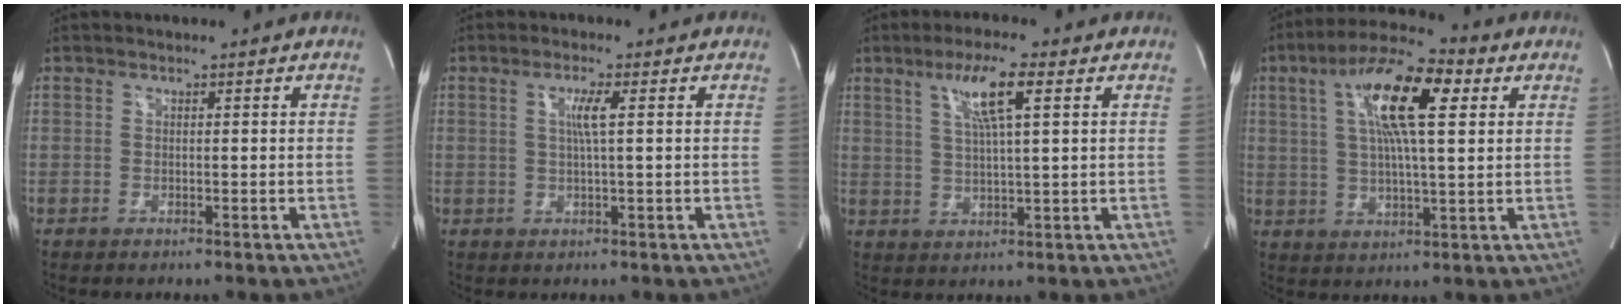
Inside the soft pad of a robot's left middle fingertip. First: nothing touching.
{"total": 3.3, "force": [0.8, -0.4, 3.2], "torque": [-0.065, -0.005, 0.014]}
{"total": 7.5, "force": [3.4, 0.0, 6.7], "torque": [-0.128, 0.000, 0.062]}
{"total": 14.2, "force": [4.8, 2.7, 13.1], "torque": [-0.246, 0.022, 0.080]}